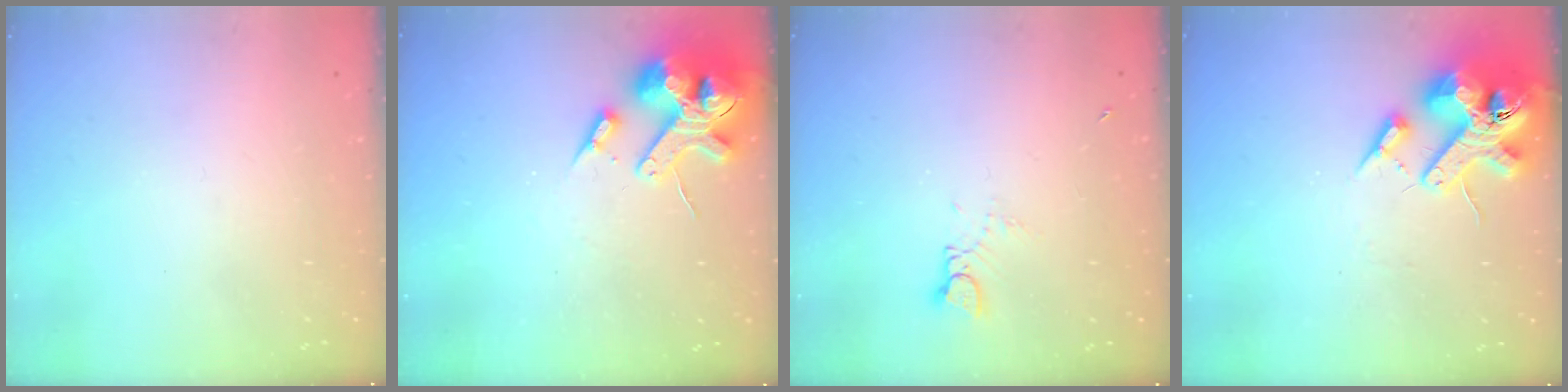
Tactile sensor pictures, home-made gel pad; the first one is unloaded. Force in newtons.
{"total": 14.6, "press": 14.4, "slide": 2.3}
{"total": 1.9, "press": 1.9, "slide": 0.1}
{"total": 17.8, "press": 17.6, "slide": 2.6}